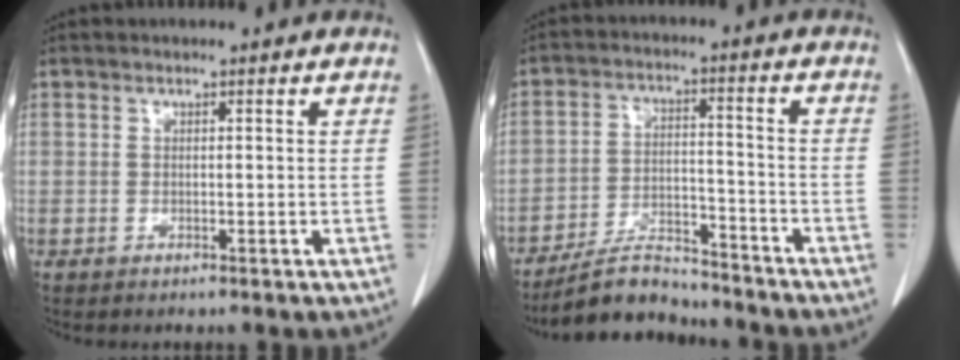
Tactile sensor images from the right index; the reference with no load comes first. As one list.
[{"total": 8.6, "force": [-8.1, 2.1, 2.0], "torque": [-0.034, 0.004, -0.142]}]